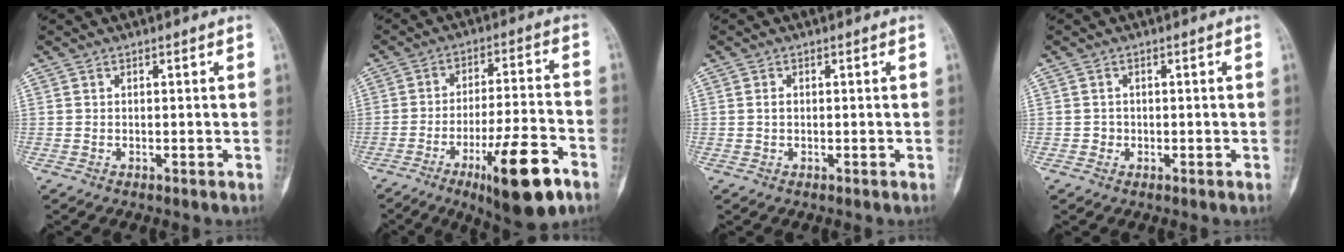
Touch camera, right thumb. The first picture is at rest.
{"total": 16.0, "force": [-8.4, 3.6, 13.2], "torque": [-0.208, 0.039, -0.123]}
{"total": 1.0, "force": [0.1, 0.7, 0.7], "torque": [-0.012, 0.003, 0.001]}
{"total": 1.1, "force": [-0.3, 1.0, 0.1], "torque": [0.008, 0.006, -0.008]}